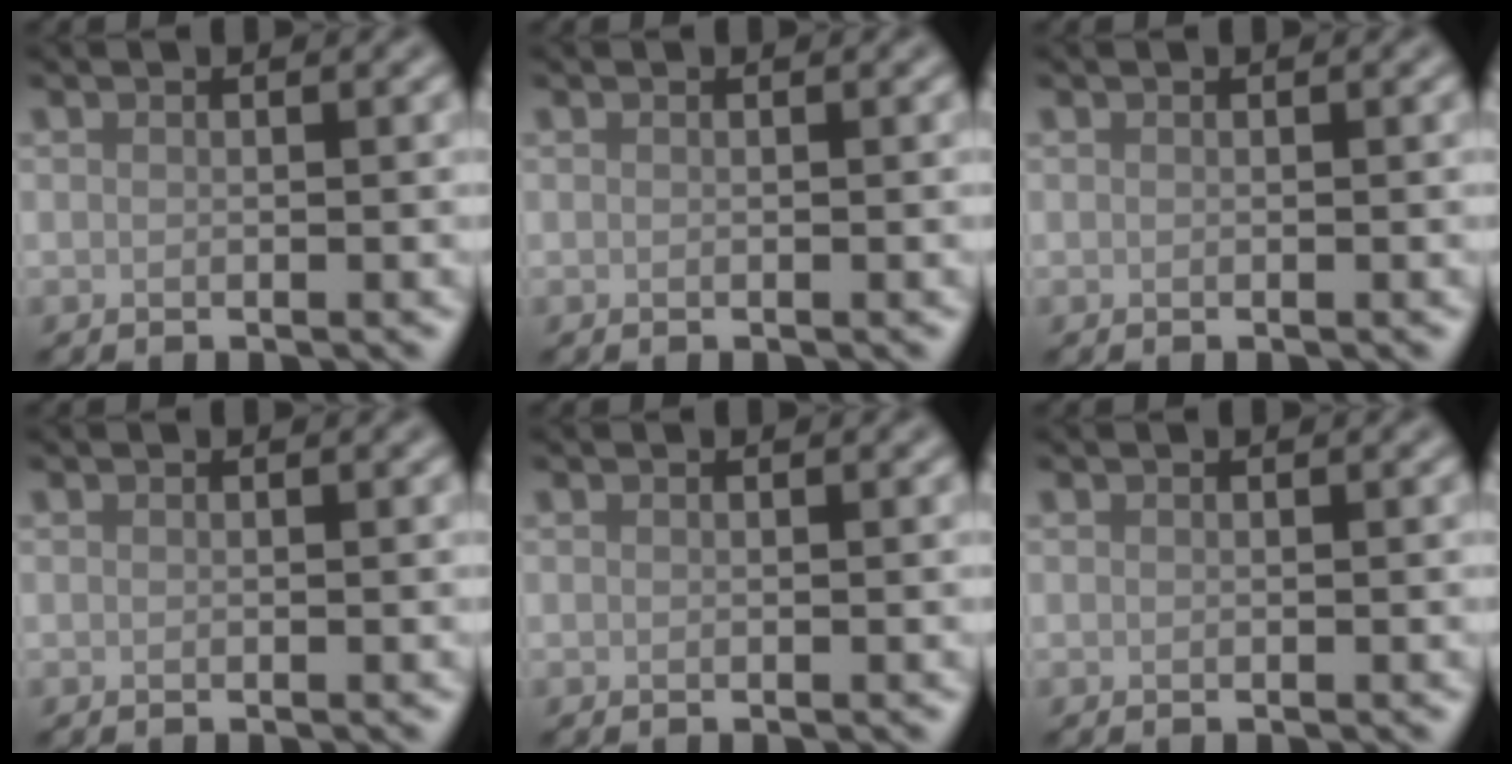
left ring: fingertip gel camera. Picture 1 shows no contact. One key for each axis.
{"total": 0.0}
{"total": 0.0}
{"total": 0.0}
{"total": 0.0}
{"total": 0.0}